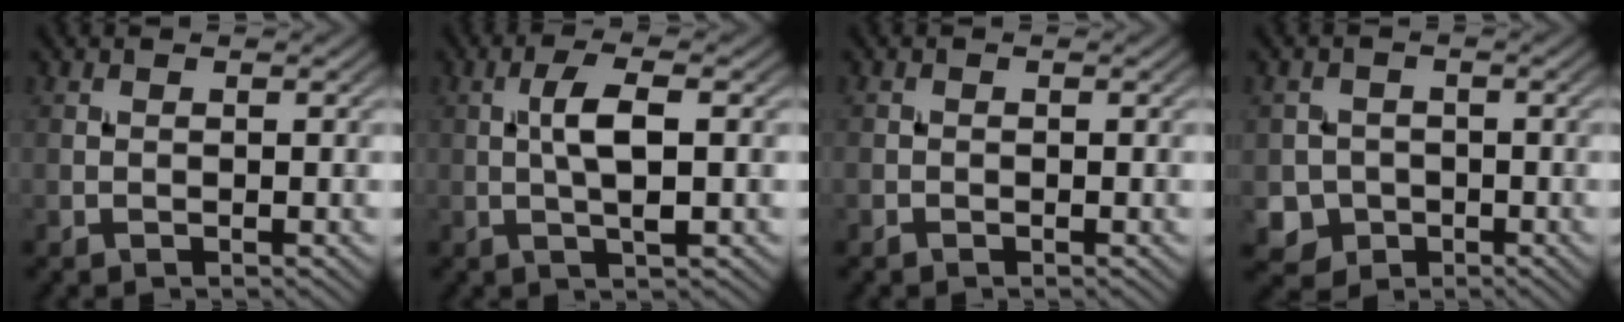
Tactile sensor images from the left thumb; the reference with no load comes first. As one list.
[{"total": 4.7, "force": [0.3, 1.2, 4.5], "torque": [-0.092, 0.008, 0.004]}, {"total": 0.6, "force": [-0.4, 0.4, 0.1], "torque": [-0.001, -0.003, -0.008]}, {"total": 4.3, "force": [-1.3, 4.0, 0.8], "torque": [-0.015, -0.008, -0.042]}]